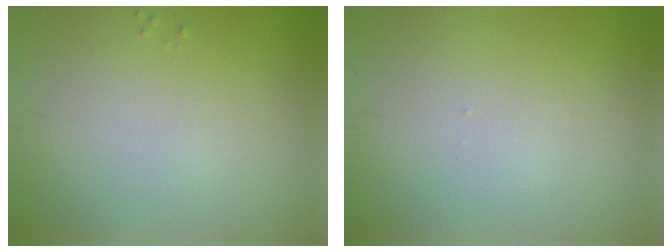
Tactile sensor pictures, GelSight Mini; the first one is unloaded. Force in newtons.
{"total": 0.0}